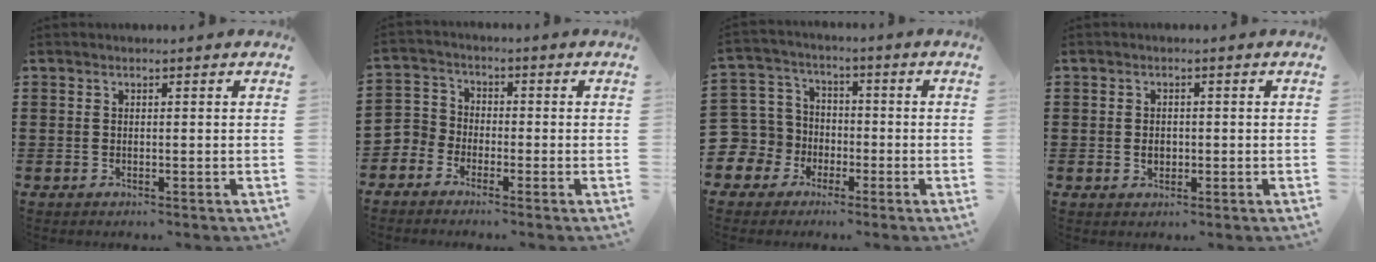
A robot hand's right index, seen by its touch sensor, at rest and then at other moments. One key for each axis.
{"total": 3.6, "fx": -2.8, "fy": 2.2, "fz": 0.0, "tx": -0.029, "ty": 0.003, "tz": -0.068}
{"total": 7.3, "fx": -1.6, "fy": 7.1, "fz": 0.5, "tx": -0.076, "ty": -0.005, "tz": -0.035}
{"total": 1.6, "fx": -0.2, "fy": 1.2, "fz": 1.0, "tx": -0.022, "ty": 0.005, "tz": -0.004}